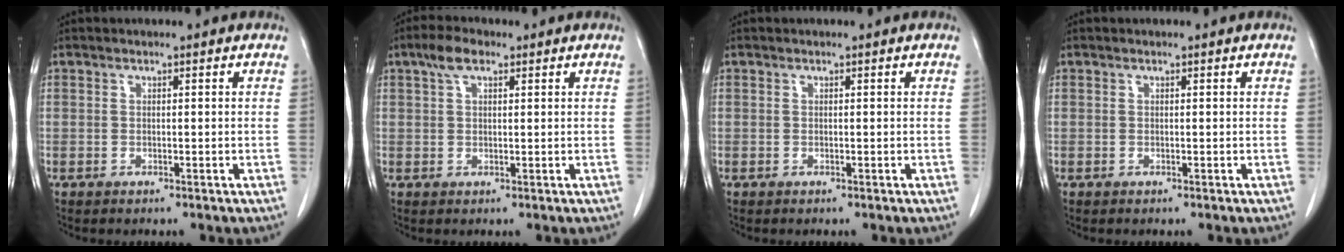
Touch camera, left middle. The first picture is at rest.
{"total": 3.6, "force": [2.1, 1.5, 2.4], "torque": [-0.051, 0.012, 0.040]}
{"total": 0.0}
{"total": 0.0}